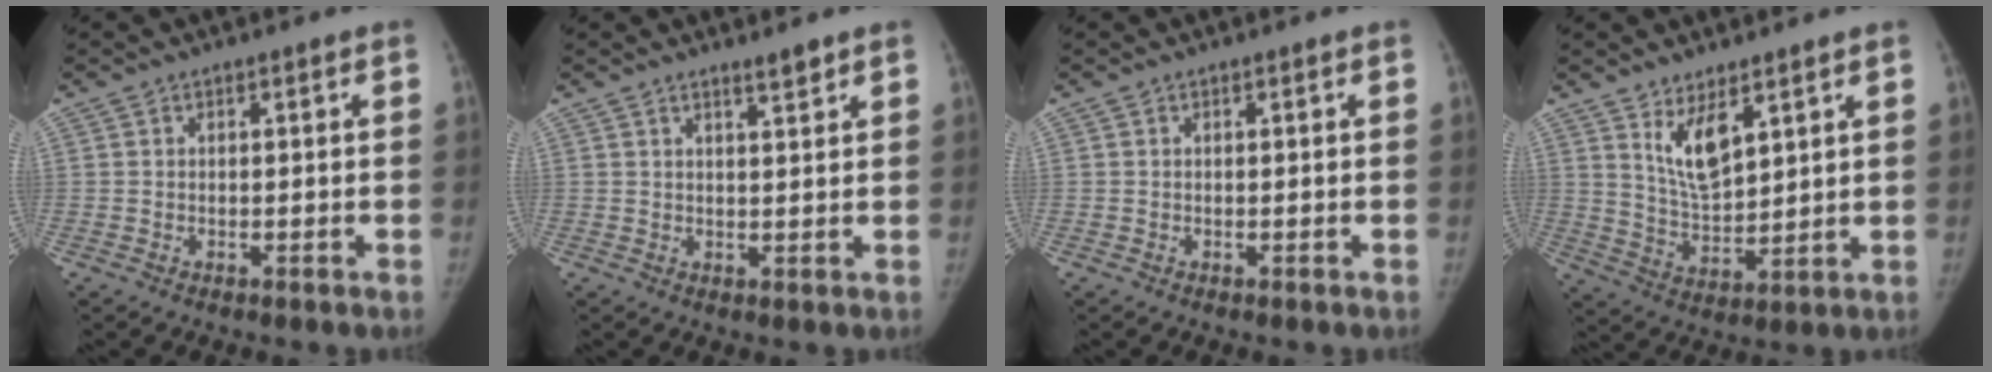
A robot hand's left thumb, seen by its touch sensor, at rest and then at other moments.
{"total": 1.9, "force": [1.6, 0.1, 1.0], "torque": [-0.012, -0.016, 0.028]}
{"total": 0.0}
{"total": 8.0, "force": [4.4, 3.3, 5.7], "torque": [-0.088, -0.039, 0.090]}